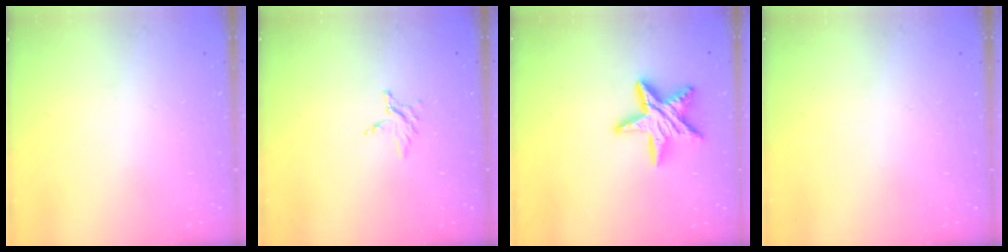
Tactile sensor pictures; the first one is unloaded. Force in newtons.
{"total": 2.9, "press": 2.9, "slide": 0.3}
{"total": 13.3, "press": 13.3, "slide": 0.6}
{"total": 0.0}